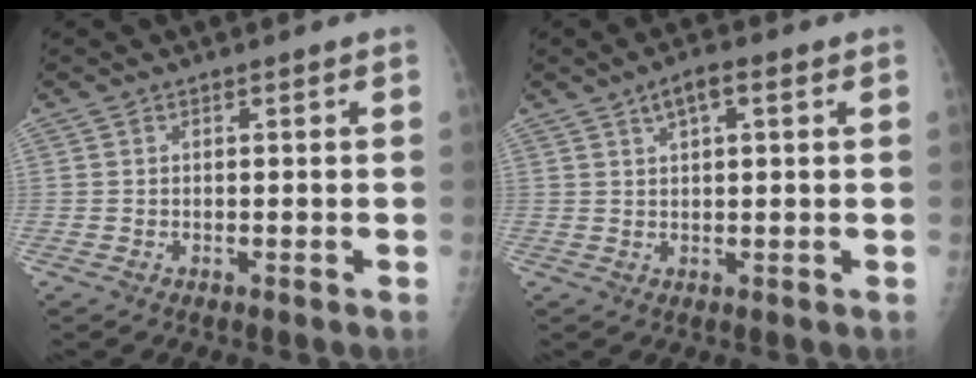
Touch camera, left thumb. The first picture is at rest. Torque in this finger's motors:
{"motor_torque": [0.13, 0.03, 0.26, 0.29, -0.02]}